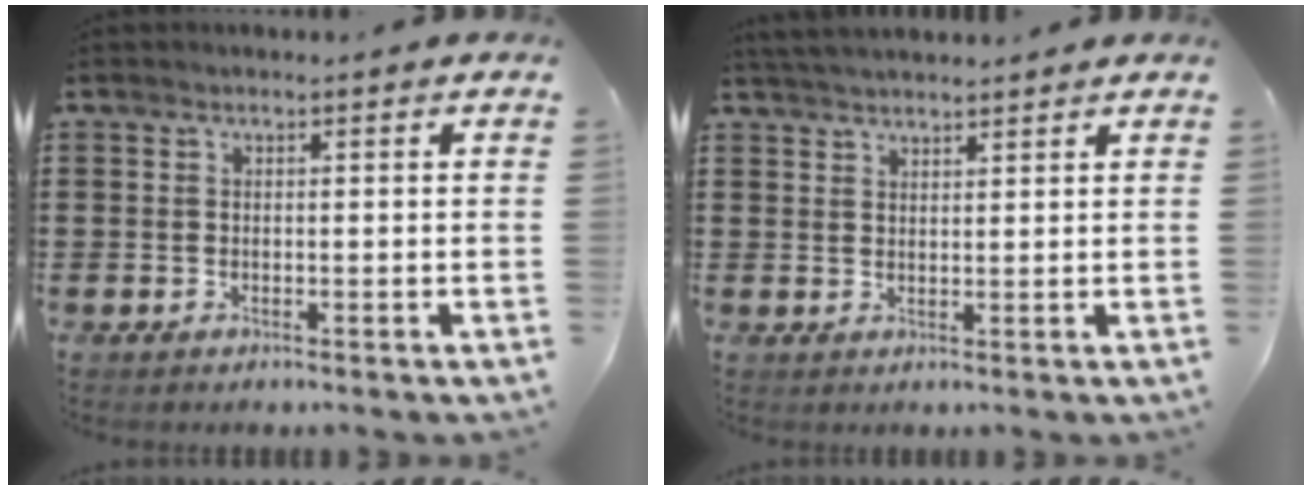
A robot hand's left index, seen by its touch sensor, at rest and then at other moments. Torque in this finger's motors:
{"motor_torque": [0.18, 0.13, 0.40, 0.05]}